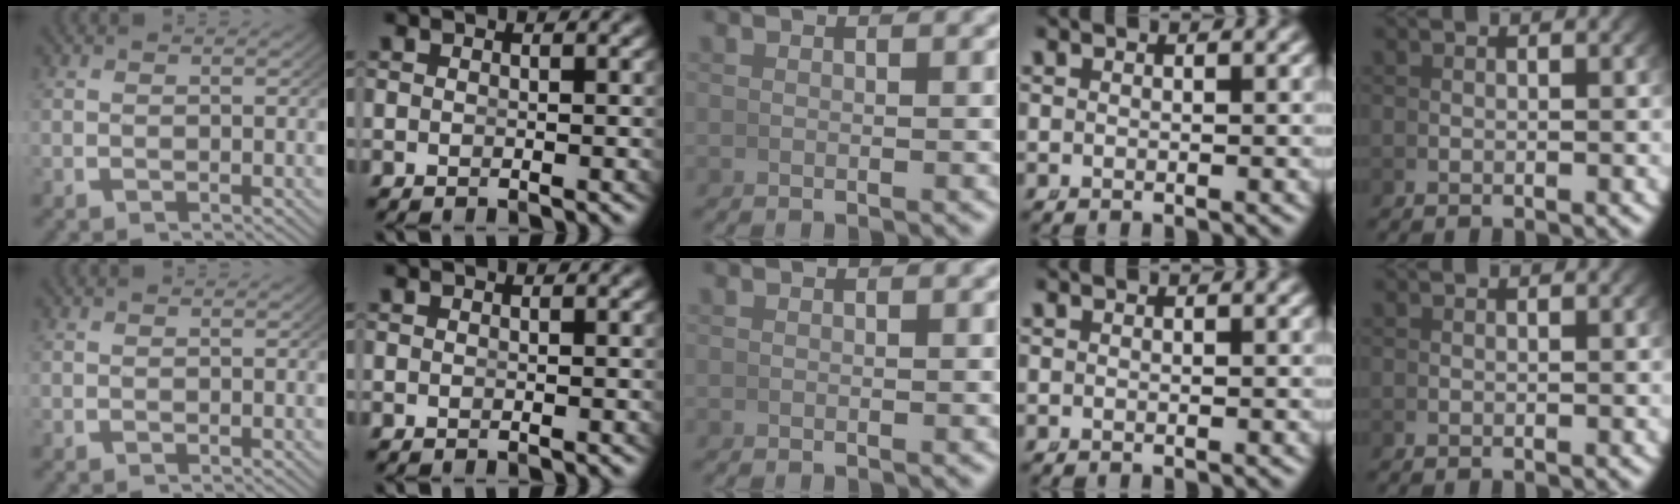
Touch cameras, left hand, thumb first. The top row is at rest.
{}